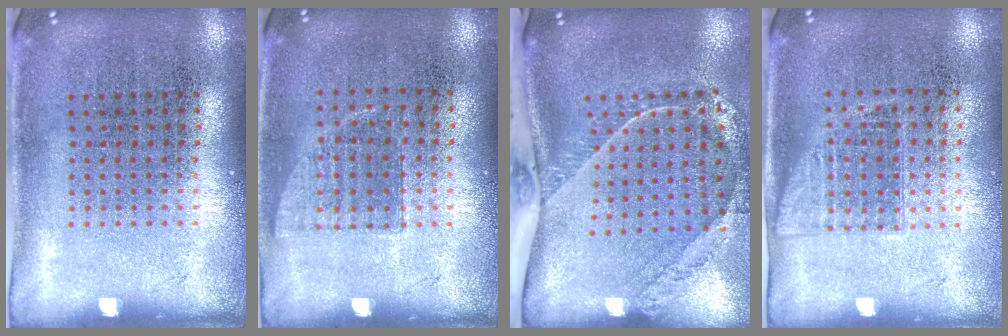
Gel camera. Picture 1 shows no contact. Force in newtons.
{"total": 0.6, "press": 0.5, "slide": 0.2}
{"total": 2.4, "press": 1.7, "slide": 1.7}
{"total": 1.0, "press": 0.9, "slide": 0.4}